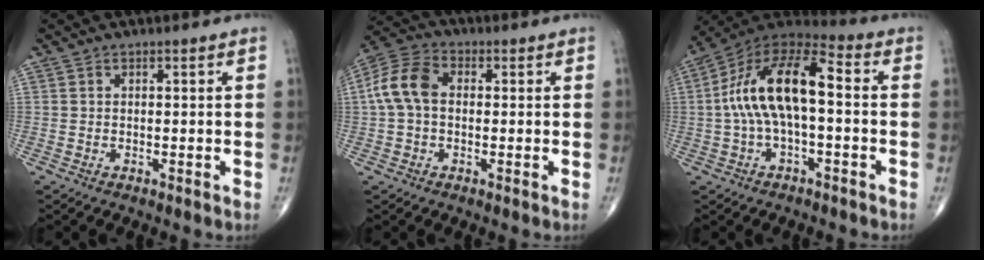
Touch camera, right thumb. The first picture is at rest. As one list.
[{"total": 9.0, "force": [0.5, 6.1, 6.6], "torque": [-0.136, 0.029, 0.000]}, {"total": 15.9, "force": [0.1, 6.9, 14.3], "torque": [-0.274, 0.052, -0.007]}]